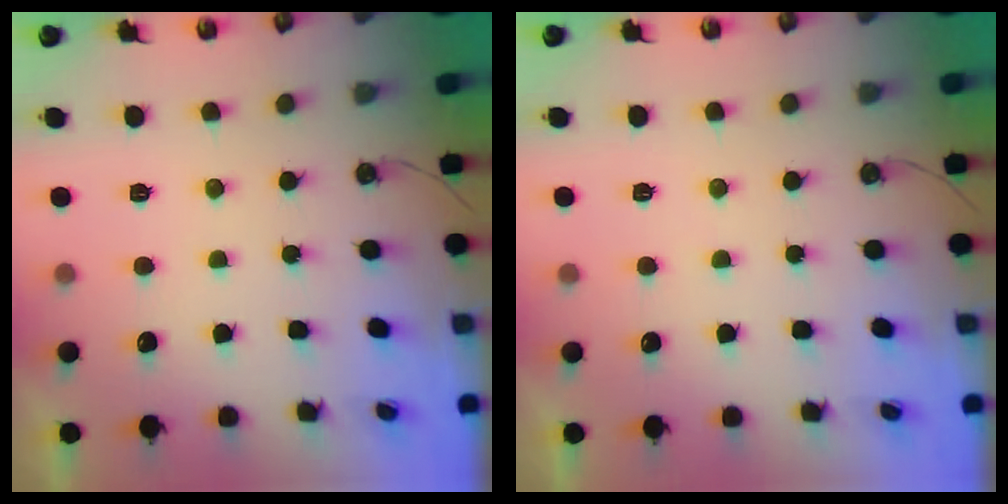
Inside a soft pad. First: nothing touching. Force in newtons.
{"total": 3.1, "press": 3.1, "slide": 0.3}